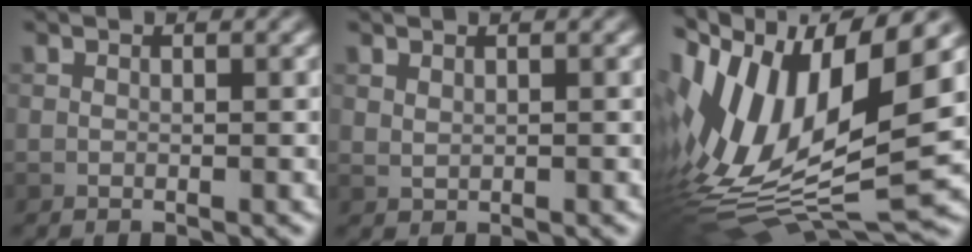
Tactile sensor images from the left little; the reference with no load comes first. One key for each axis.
{"total": 0.7, "fx": 0.5, "fy": 0.3, "fz": 0.3, "tx": -0.011, "ty": -0.002, "tz": 0.016}
{"total": 15.2, "fx": 0.4, "fy": 6.5, "fz": 13.8, "tx": -0.270, "ty": 0.014, "tz": 0.008}